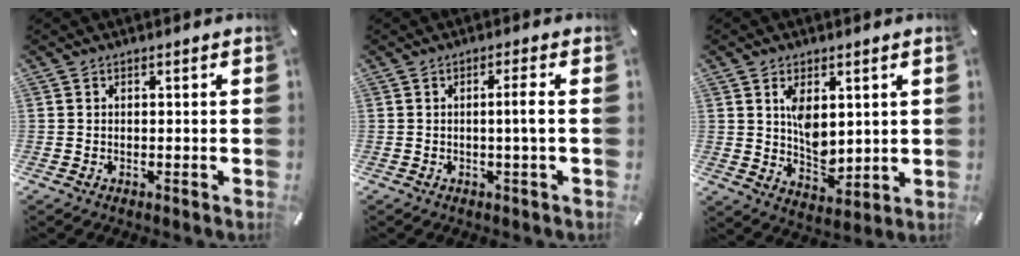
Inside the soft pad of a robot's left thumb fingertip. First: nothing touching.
{"total": 4.4, "force": [0.0, 0.1, 4.4], "torque": [-0.081, -0.005, -0.003]}
{"total": 7.8, "force": [2.5, 5.3, 5.1], "torque": [-0.076, -0.018, 0.043]}